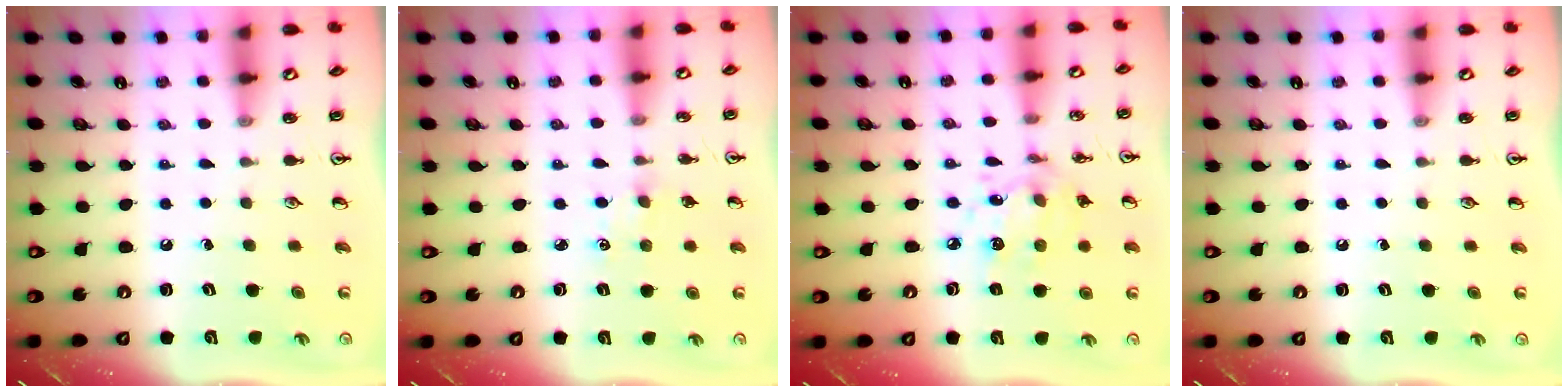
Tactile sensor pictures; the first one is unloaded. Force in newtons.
{"total": 1.1, "press": 1.1, "slide": 0.3}
{"total": 9.3, "press": 9.3, "slide": 0.6}
{"total": 0.0}